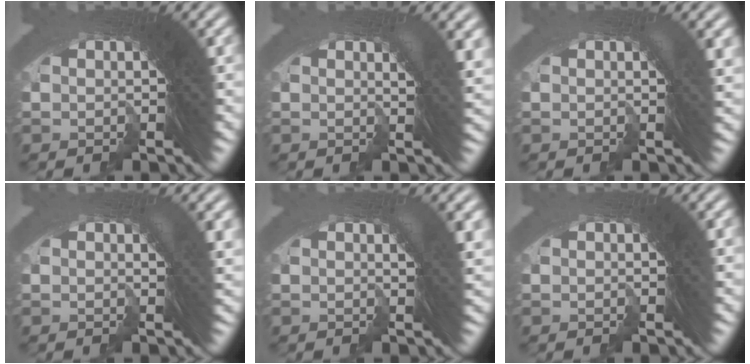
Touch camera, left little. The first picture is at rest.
{"total": 1.6, "force": [0.6, 0.1, 1.5], "torque": [-0.025, -0.003, 0.009]}
{"total": 0.6, "force": [0.0, -0.2, 0.5], "torque": [-0.010, 0.002, -0.001]}
{"total": 0.6, "force": [0.1, -0.3, 0.6], "torque": [-0.014, -0.002, 0.003]}
{"total": 1.2, "force": [0.4, 0.0, 1.2], "torque": [-0.021, 0.001, 0.005]}
{"total": 0.0}